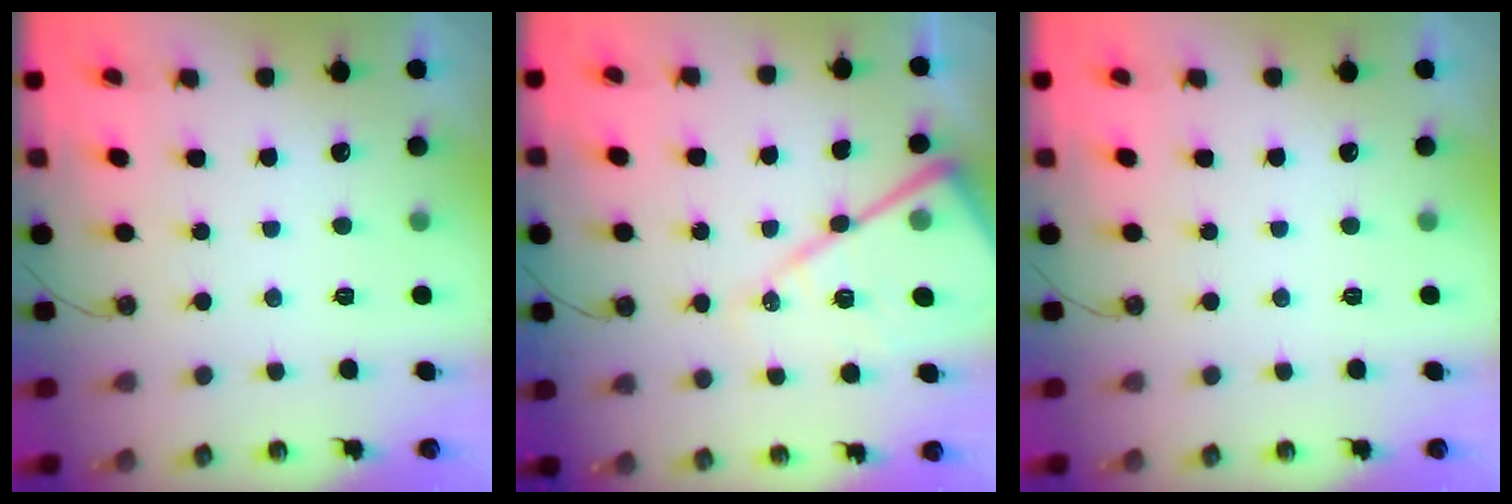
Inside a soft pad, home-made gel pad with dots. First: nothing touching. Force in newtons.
{"total": 17.6, "press": 17.5, "slide": 1.6}
{"total": 0.0}